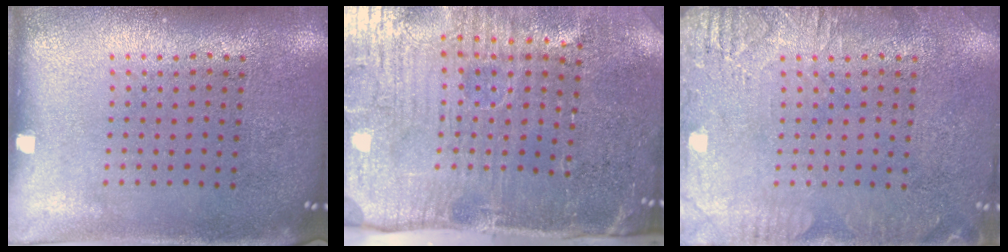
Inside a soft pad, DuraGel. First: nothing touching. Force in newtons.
{"total": 5.1, "press": 4.3, "slide": 2.8}
{"total": 2.8, "press": 2.7, "slide": 0.4}